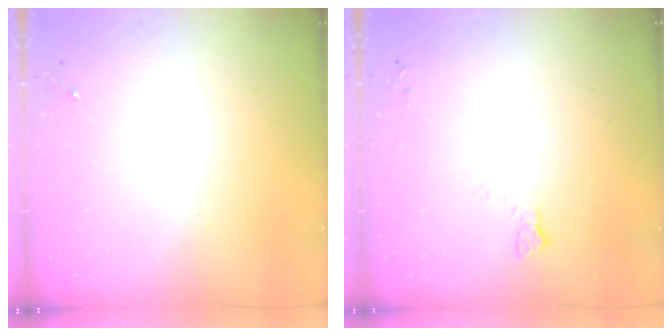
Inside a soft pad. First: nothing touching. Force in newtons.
{"total": 3.8, "press": 3.7, "slide": 0.5}